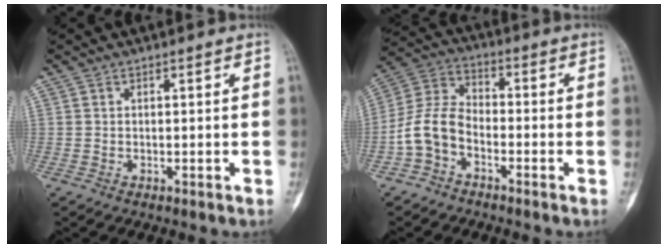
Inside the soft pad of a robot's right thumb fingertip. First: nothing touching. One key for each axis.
{"total": 8.7, "fx": -3.7, "fy": 5.7, "fz": 5.4, "tx": -0.108, "ty": 0.039, "tz": -0.086}